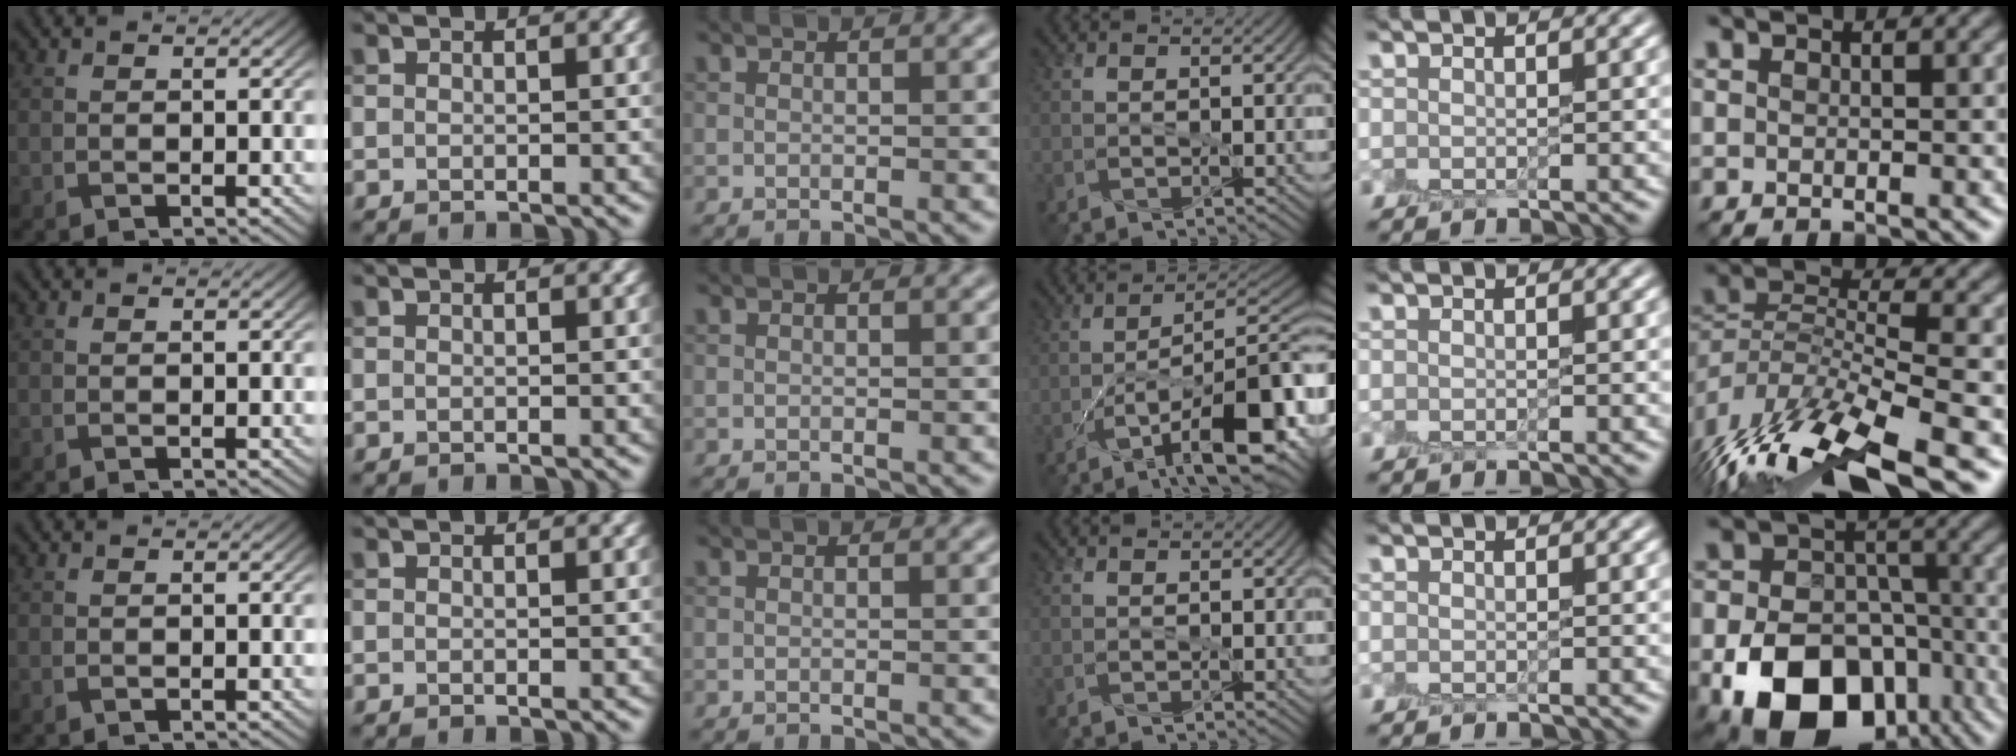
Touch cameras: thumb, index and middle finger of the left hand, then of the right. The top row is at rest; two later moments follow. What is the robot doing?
{"motion": "peel", "object": "lint roller sheet"}